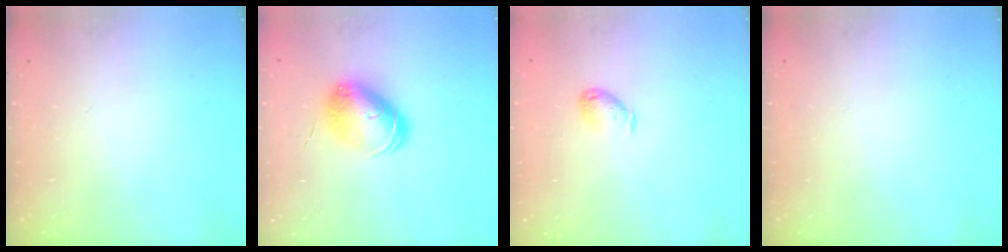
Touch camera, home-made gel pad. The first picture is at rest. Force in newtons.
{"total": 9.6, "press": 9.6, "slide": 0.8}
{"total": 5.8, "press": 5.8, "slide": 0.4}
{"total": 0.0}